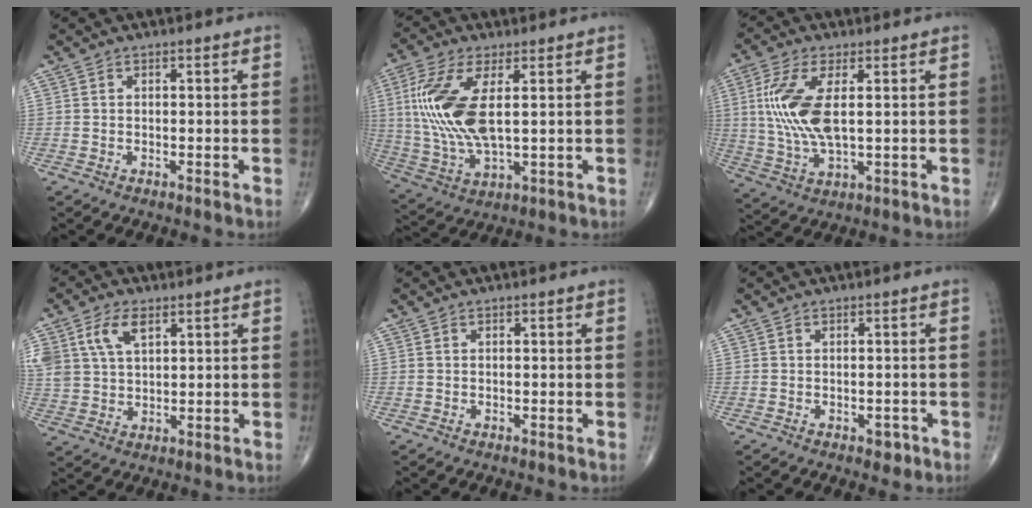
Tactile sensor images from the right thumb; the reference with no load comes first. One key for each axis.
{"total": 15.2, "fx": 2.7, "fy": 6.3, "fz": 13.6, "tx": -0.310, "ty": -0.011, "tz": 0.060}
{"total": 11.9, "fx": 1.9, "fy": 4.8, "fz": 10.8, "tx": -0.247, "ty": -0.008, "tz": 0.043}
{"total": 8.9, "fx": 4.1, "fy": 5.0, "fz": 6.1, "tx": -0.124, "ty": -0.005, "tz": 0.084}
{"total": 0.0}
{"total": 1.7, "fx": -0.9, "fy": 1.1, "fz": 0.9, "tx": 0.000, "ty": 0.003, "tz": -0.010}